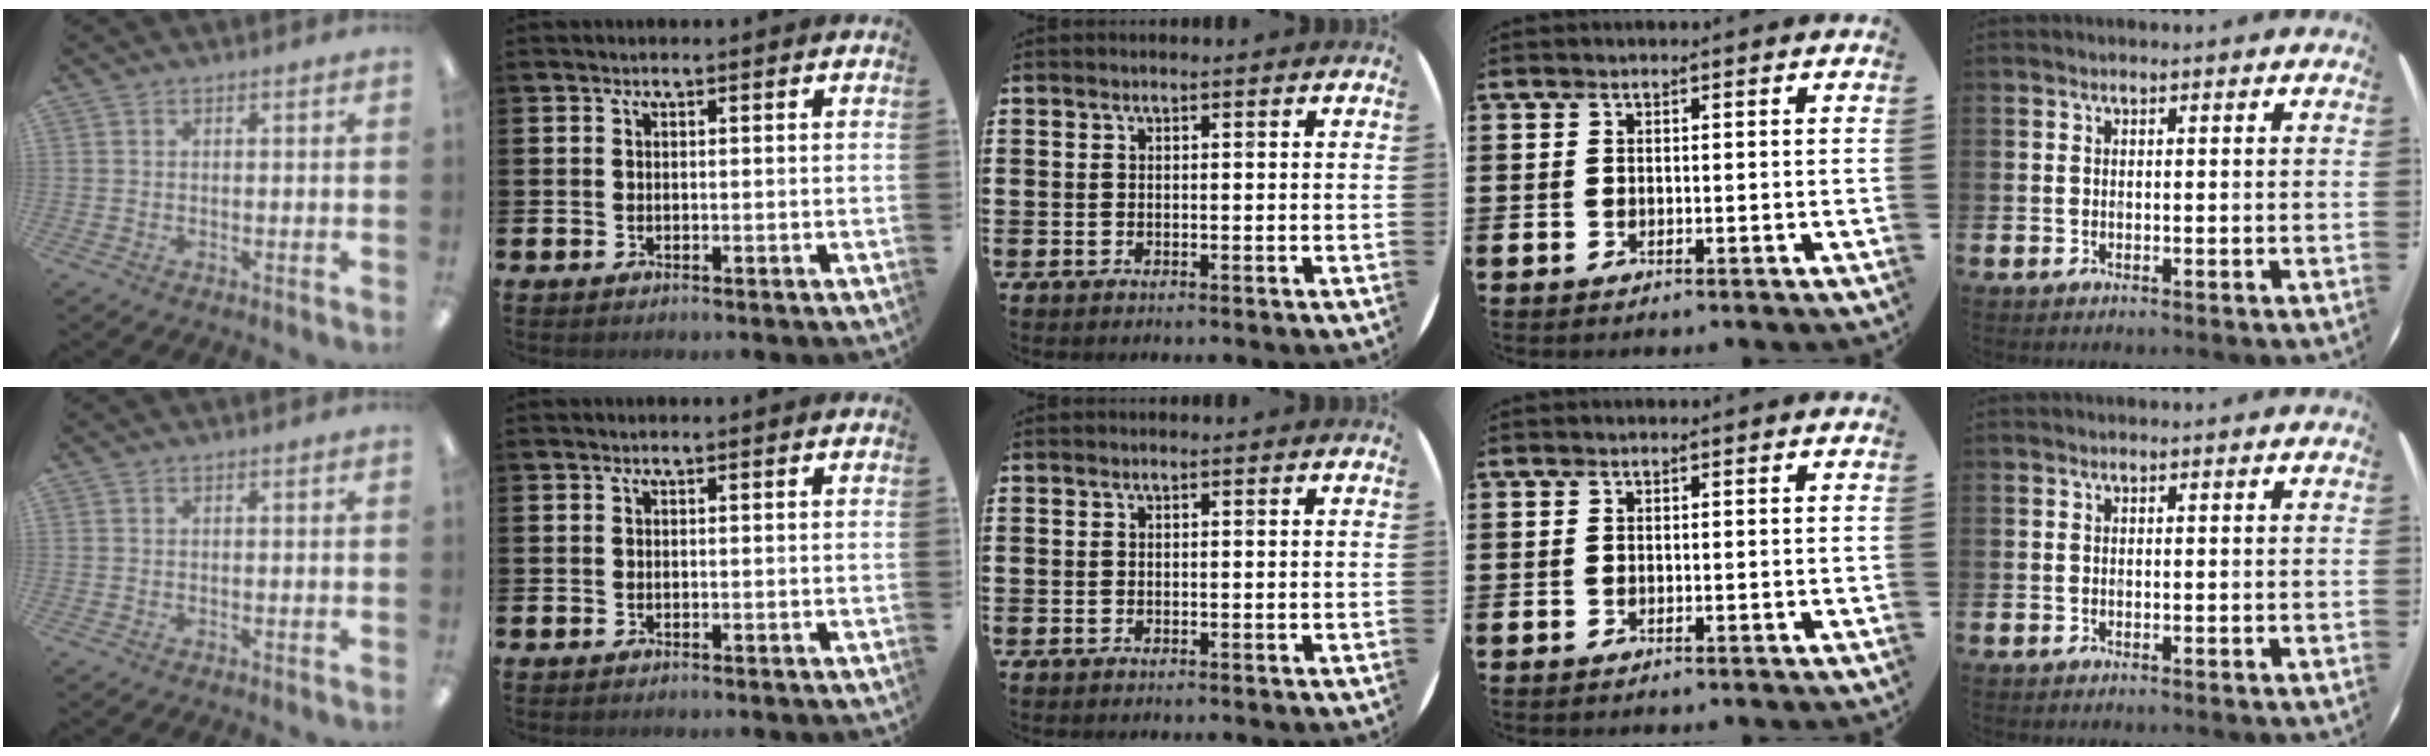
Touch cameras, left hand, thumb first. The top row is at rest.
{}